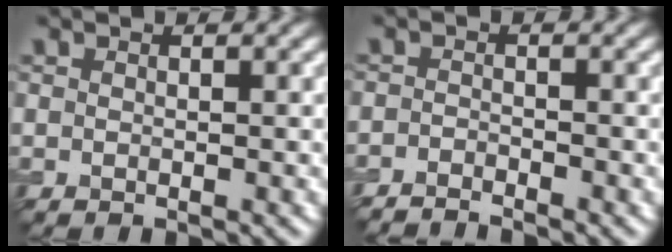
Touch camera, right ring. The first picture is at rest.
{"total": 2.3, "force": [-2.2, 0.2, 0.5], "torque": [-0.009, 0.002, -0.045]}